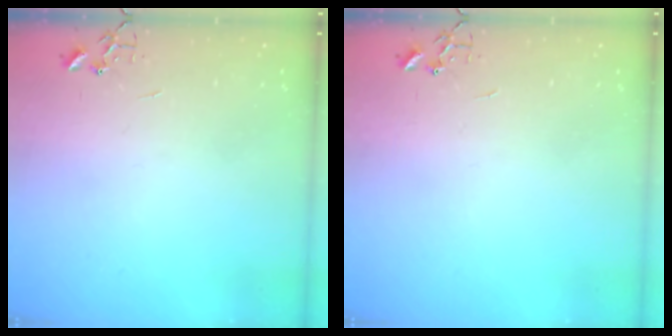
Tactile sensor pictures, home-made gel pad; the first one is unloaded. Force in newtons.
{"total": 0.0}